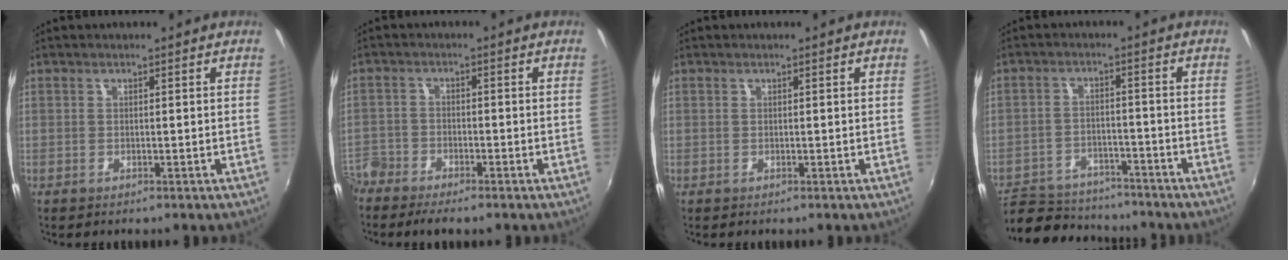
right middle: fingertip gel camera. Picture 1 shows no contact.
{"total": 7.9, "force": [-6.3, 3.9, 2.9], "torque": [-0.091, -0.017, -0.125]}
{"total": 0.0}
{"total": 14.9, "force": [-12.8, 5.8, 4.8], "torque": [-0.124, 0.001, -0.190]}